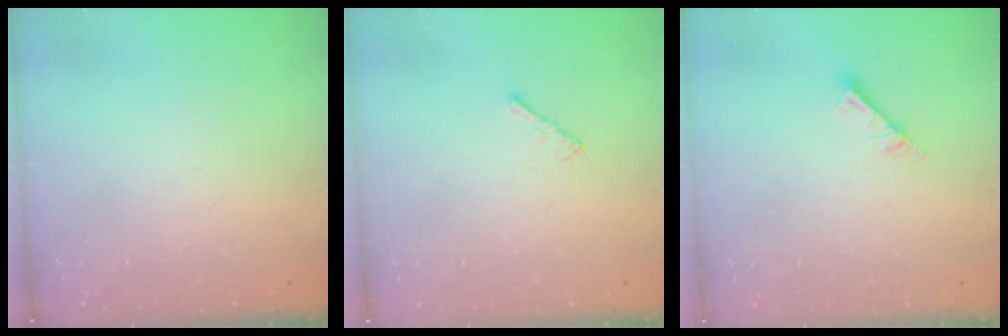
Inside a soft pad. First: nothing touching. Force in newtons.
{"total": 1.5, "press": 1.4, "slide": 0.4}
{"total": 2.0, "press": 2.0, "slide": 0.1}